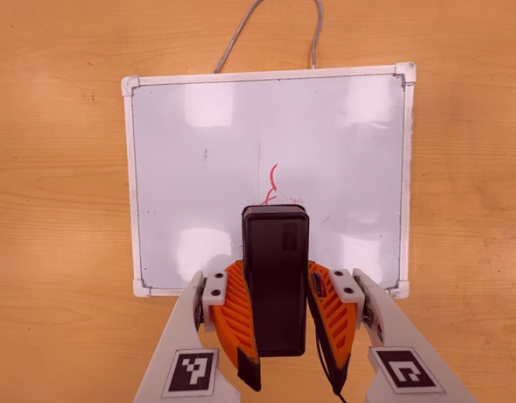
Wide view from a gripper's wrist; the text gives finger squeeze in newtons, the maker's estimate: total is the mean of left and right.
{"total": 8.2, "left": 7.2, "right": 9.1}